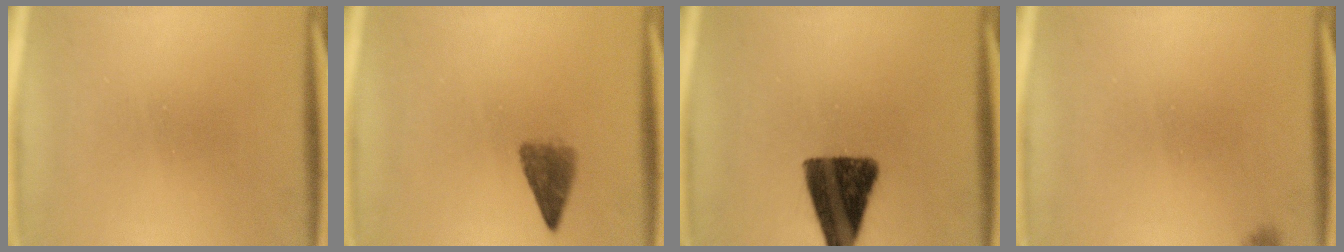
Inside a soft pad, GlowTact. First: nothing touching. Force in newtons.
{"total": 2.7}
{"total": 13.8}
{"total": 1.0}